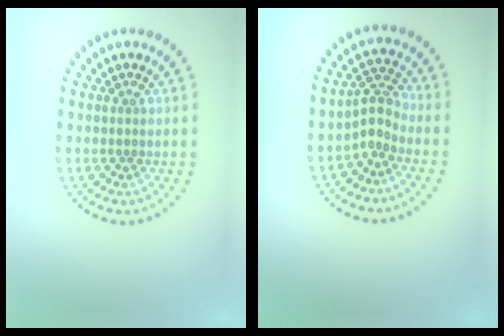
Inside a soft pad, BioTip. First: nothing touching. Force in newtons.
{"total": 2.3, "press": 1.6, "slide": 1.7}